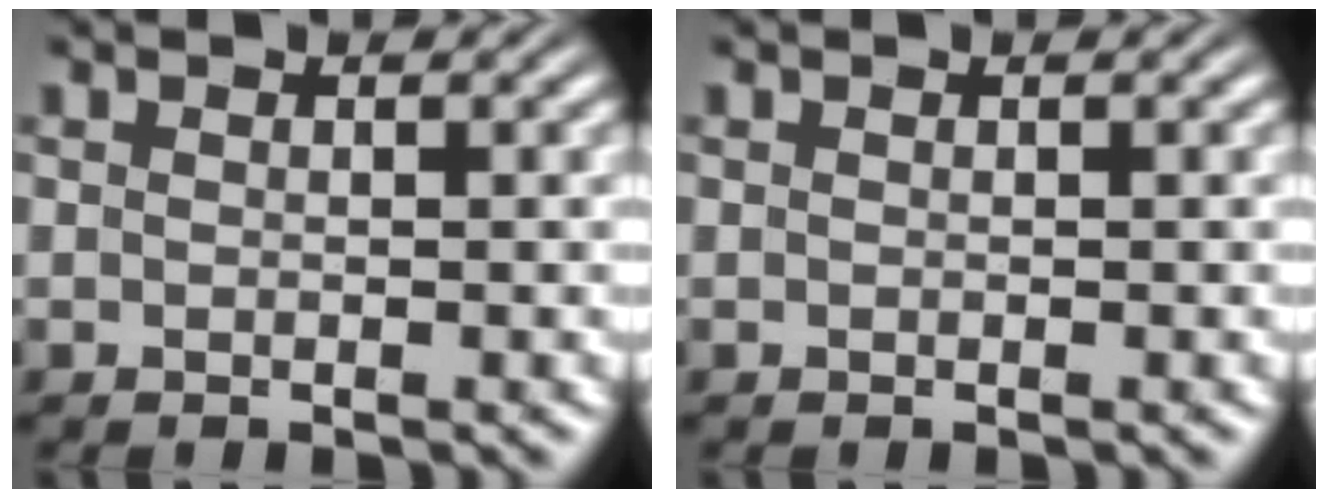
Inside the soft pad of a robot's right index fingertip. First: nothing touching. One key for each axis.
{"total": 0.0}